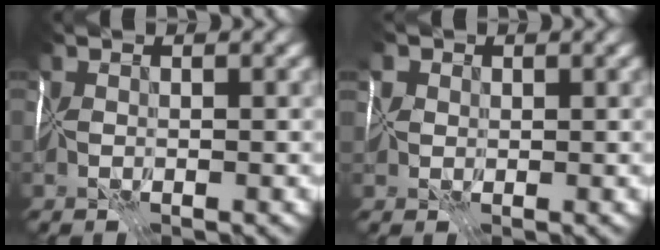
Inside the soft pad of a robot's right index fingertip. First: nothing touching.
{"total": 2.0, "force": [0.6, 1.6, 0.9], "torque": [-0.022, 0.013, 0.011]}